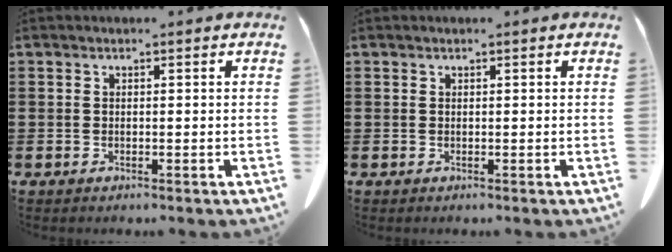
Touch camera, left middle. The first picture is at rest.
{"total": 0.0}